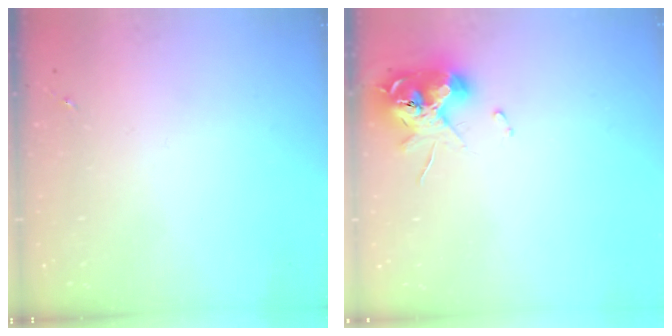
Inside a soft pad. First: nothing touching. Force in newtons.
{"total": 11.3, "press": 11.2, "slide": 1.4}